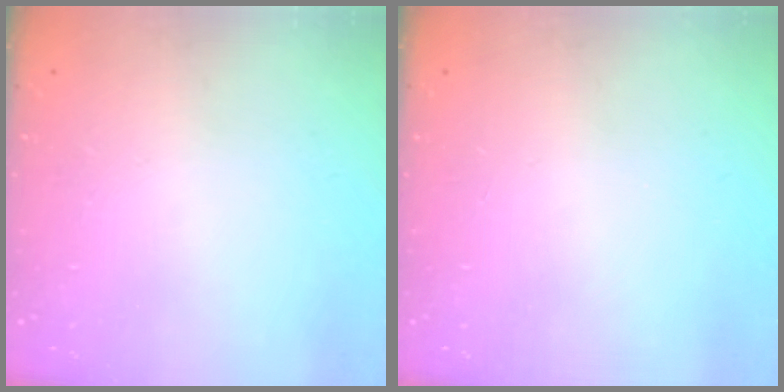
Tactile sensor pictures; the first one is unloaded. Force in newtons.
{"total": 0.0}